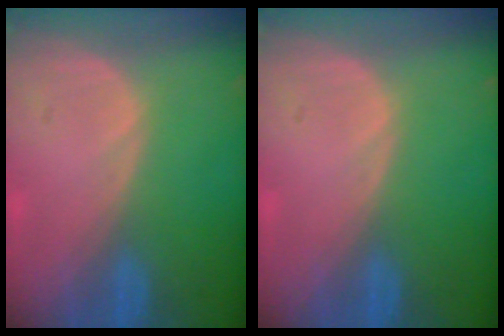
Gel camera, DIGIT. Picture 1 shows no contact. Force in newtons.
{"total": 0.0}